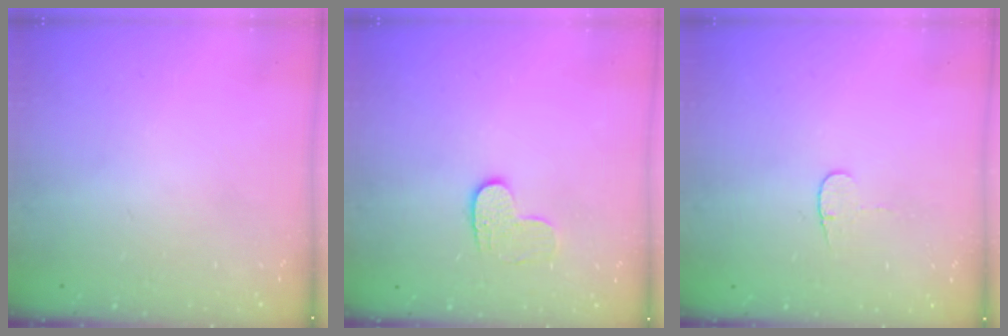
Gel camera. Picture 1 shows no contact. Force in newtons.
{"total": 6.2, "press": 6.2, "slide": 0.3}
{"total": 3.7, "press": 3.7, "slide": 0.4}